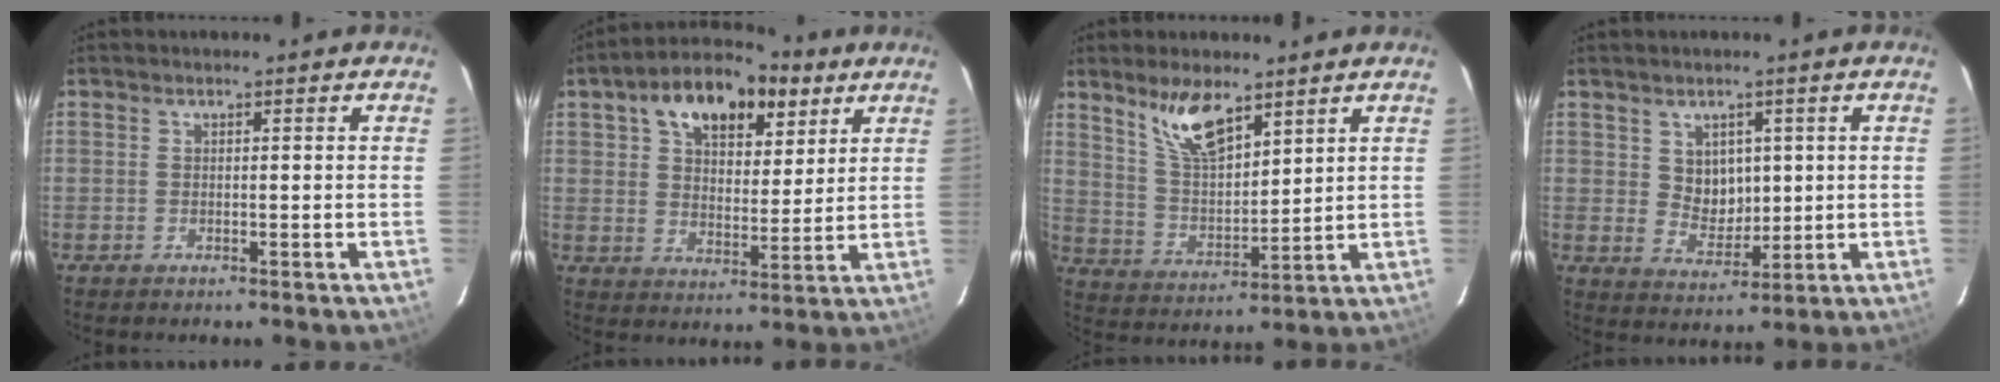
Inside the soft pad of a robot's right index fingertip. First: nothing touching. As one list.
[{"total": 15.6, "force": [8.1, 8.7, 10.2], "torque": [-0.174, 0.032, 0.129]}, {"total": 10.1, "force": [7.0, 3.6, 6.4], "torque": [-0.116, 0.003, 0.144]}, {"total": 5.4, "force": [1.8, 4.6, 2.4], "torque": [-0.038, 0.002, 0.043]}]